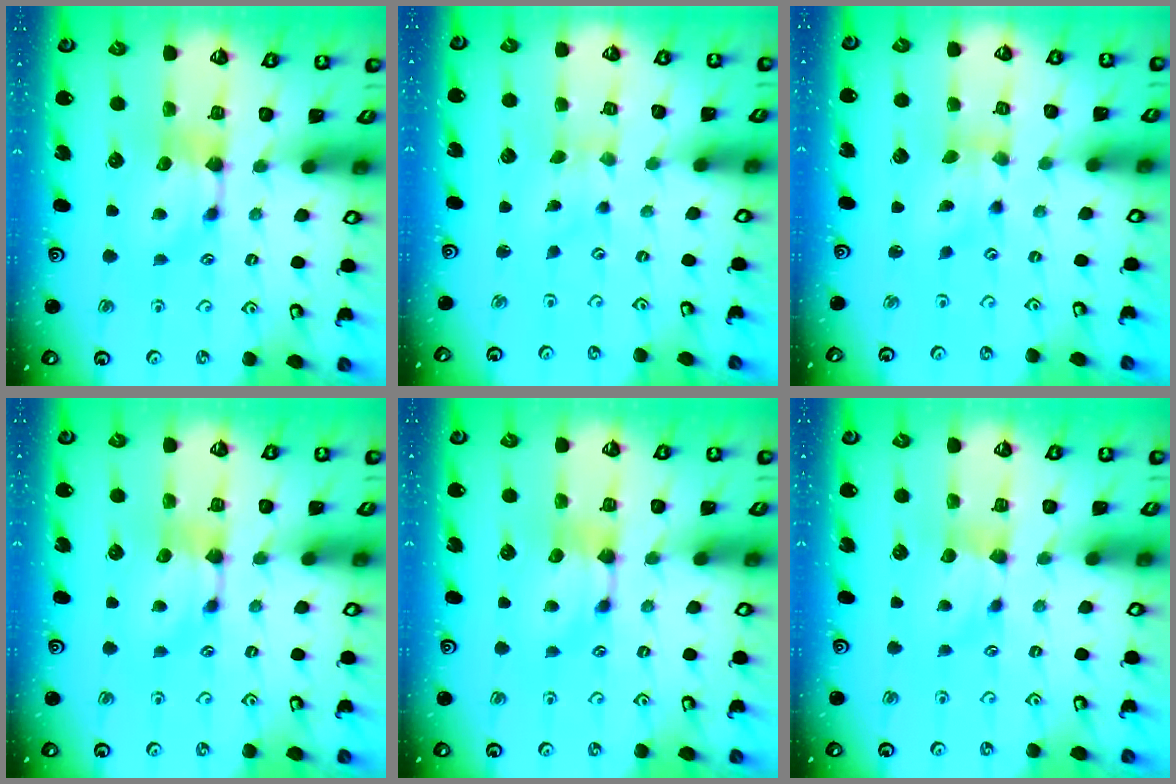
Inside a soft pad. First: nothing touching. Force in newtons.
{"total": 4.7, "press": 4.6, "slide": 0.6}
{"total": 1.2, "press": 0.3, "slide": 1.1}
{"total": 0.0}
{"total": 0.0}
{"total": 1.0, "press": 0.9, "slide": 0.3}